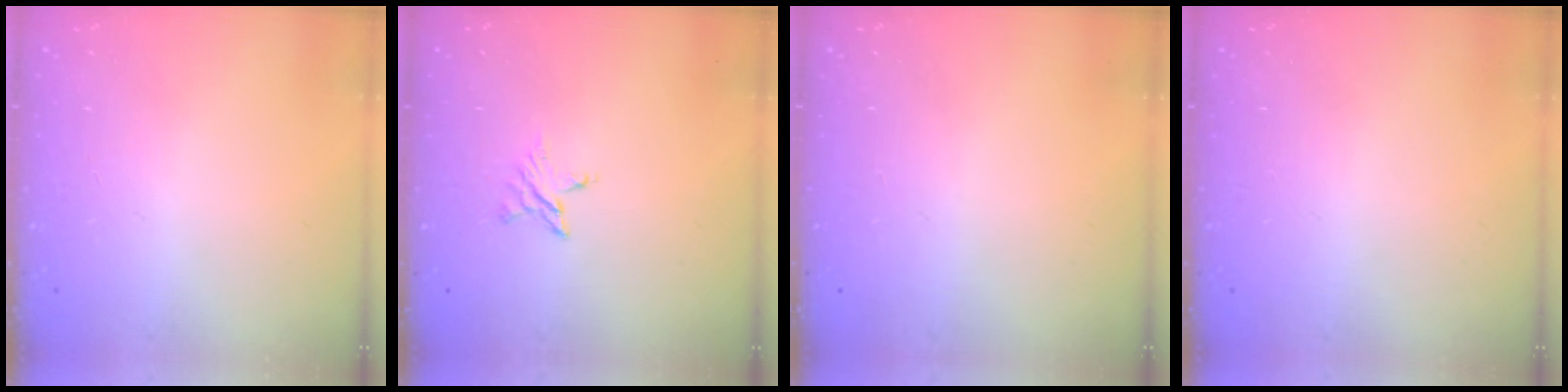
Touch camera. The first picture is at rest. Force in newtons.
{"total": 3.5, "press": 3.5, "slide": 0.4}
{"total": 0.0}
{"total": 0.0}